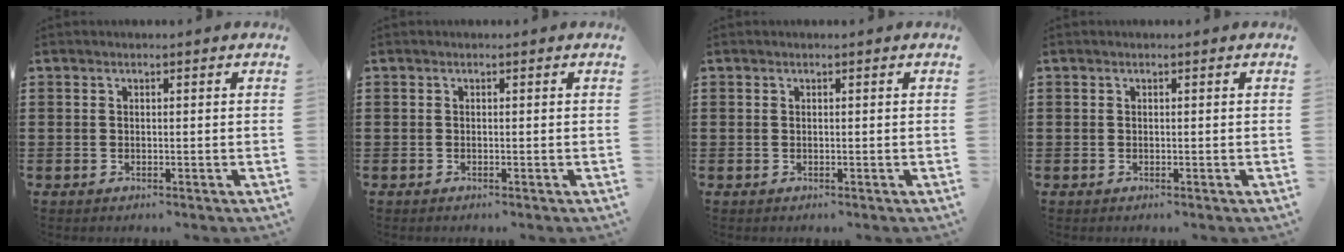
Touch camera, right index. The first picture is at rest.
{"total": 0.0}
{"total": 0.0}
{"total": 0.0}